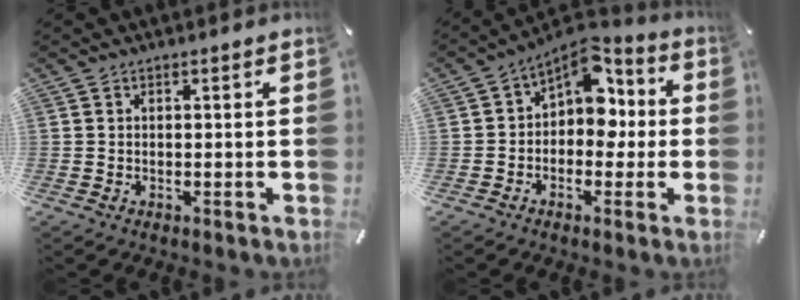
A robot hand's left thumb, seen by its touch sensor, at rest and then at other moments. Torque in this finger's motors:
{"motor_torque": [0.01, 0.90, 0.77, 0.51, 0.08]}